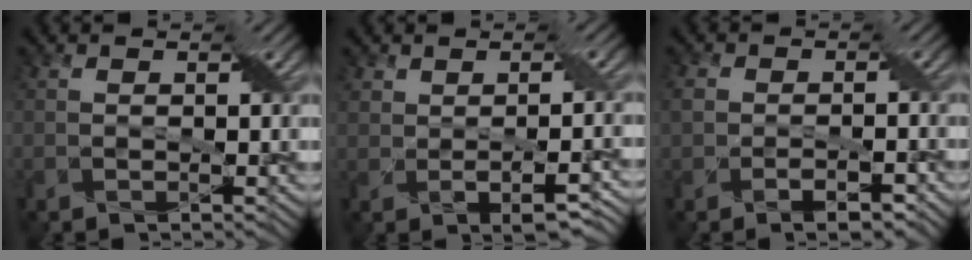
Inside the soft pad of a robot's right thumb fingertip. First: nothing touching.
{"total": 5.3, "force": [-0.4, 2.8, 4.4], "torque": [-0.072, -0.005, 0.003]}
{"total": 4.1, "force": [-1.7, 2.6, 2.8], "torque": [-0.046, -0.005, -0.031]}